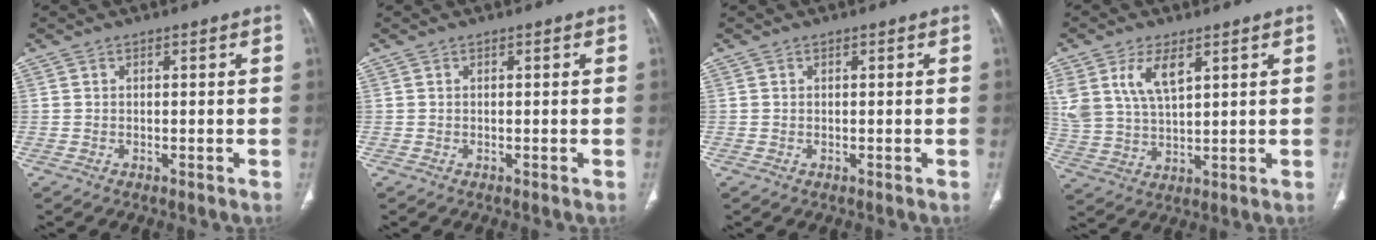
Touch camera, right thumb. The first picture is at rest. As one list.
[{"total": 0.0}, {"total": 0.0}, {"total": 9.6, "force": [4.6, 4.7, 7.0], "torque": [-0.142, -0.012, 0.100]}]